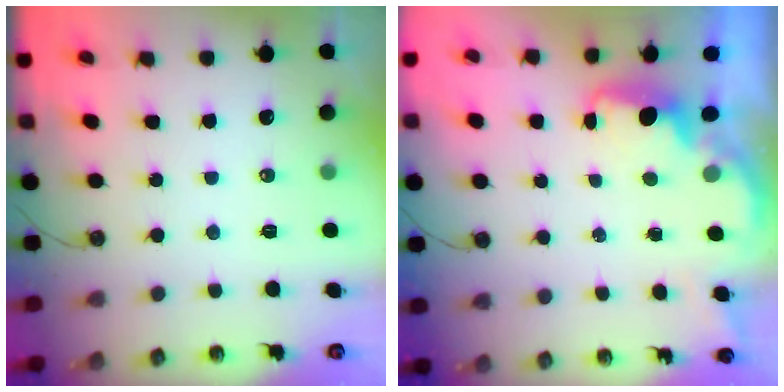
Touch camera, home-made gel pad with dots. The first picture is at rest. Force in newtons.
{"total": 1.8, "press": 1.7, "slide": 0.7}